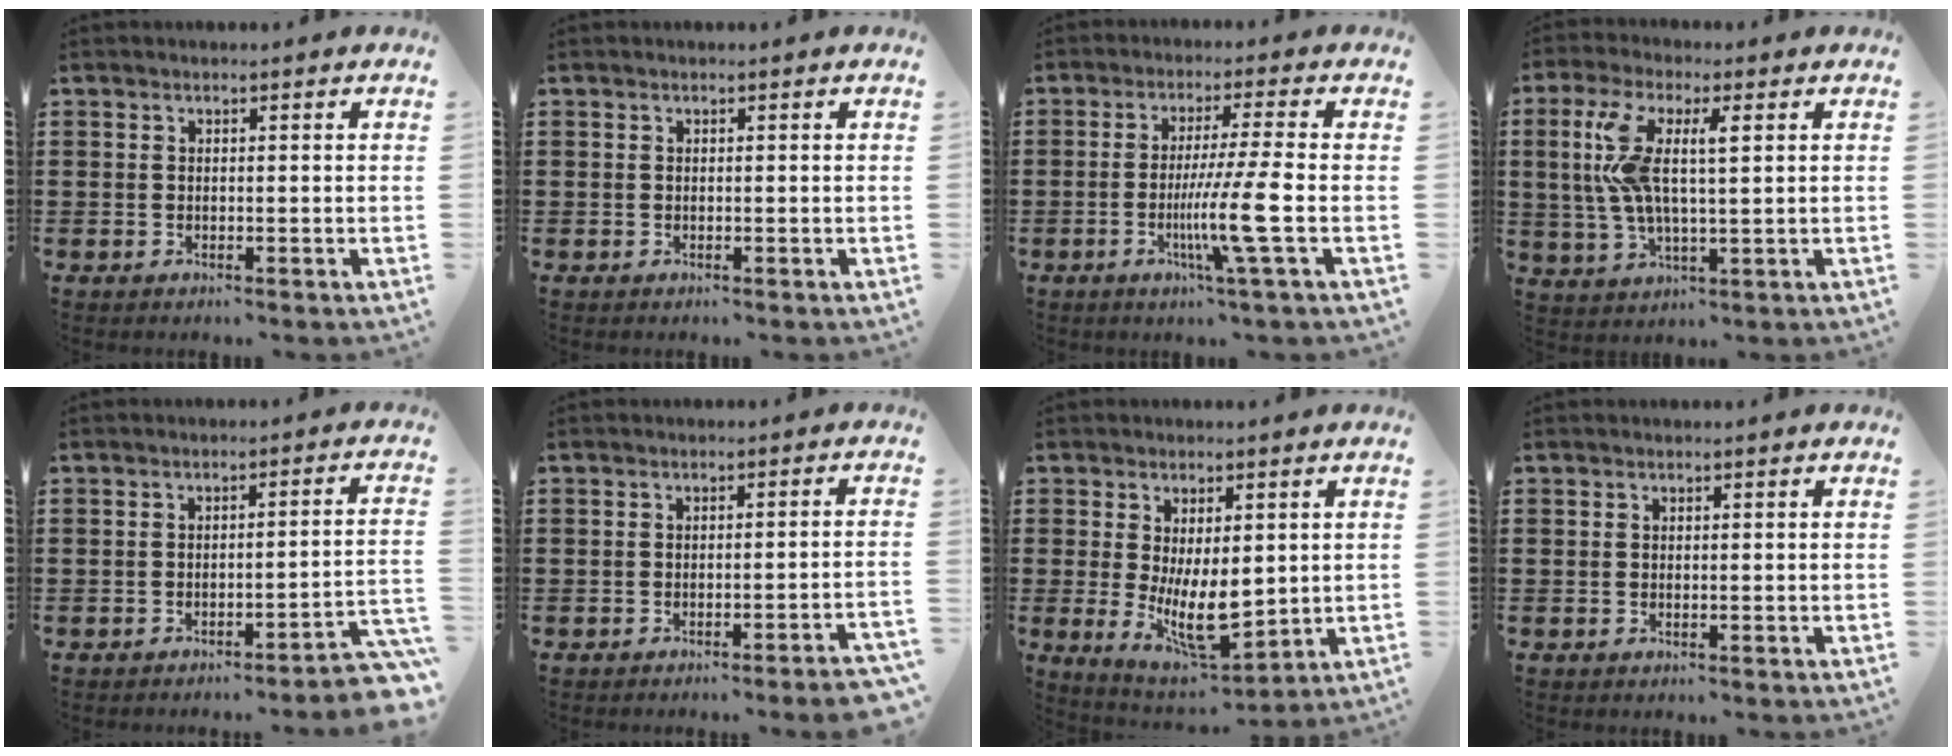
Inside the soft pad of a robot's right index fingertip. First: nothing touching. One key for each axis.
{"total": 0.0}
{"total": 9.6, "fx": -2.4, "fy": -0.8, "fz": 9.3, "tx": -0.178, "ty": -0.025, "tz": -0.050}
{"total": 9.3, "fx": 2.1, "fy": 3.0, "fz": 8.5, "tx": -0.192, "ty": 0.003, "tz": 0.028}
{"total": 3.3, "fx": -2.9, "fy": -0.3, "fz": 1.5, "tx": -0.027, "ty": -0.010, "tz": -0.060}
{"total": 2.6, "fx": -2.1, "fy": -0.4, "fz": 1.4, "tx": -0.023, "ty": -0.005, "tz": -0.041}
{"total": 8.7, "fx": -0.2, "fy": 3.8, "fz": 7.9, "tx": -0.141, "ty": -0.014, "tz": -0.001}
{"total": 0.0}